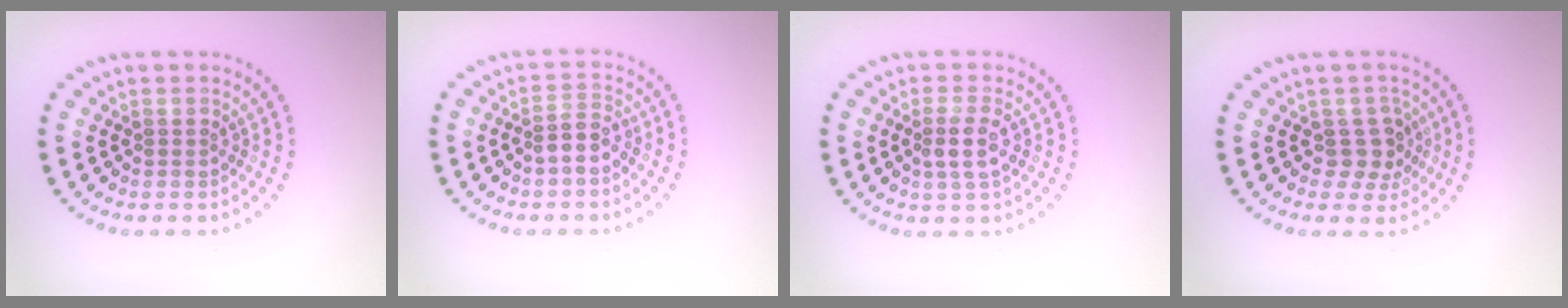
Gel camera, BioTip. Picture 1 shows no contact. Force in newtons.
{"total": 1.9, "press": 1.6, "slide": 1.0}
{"total": 2.3, "press": 2.0, "slide": 1.1}
{"total": 2.6, "press": 2.0, "slide": 1.6}